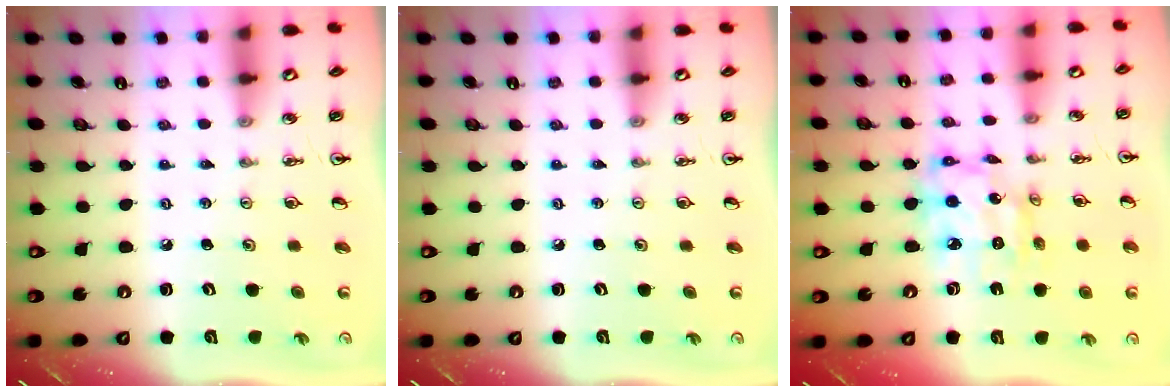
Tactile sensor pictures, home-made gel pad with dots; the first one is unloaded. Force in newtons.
{"total": 0.0}
{"total": 12.5, "press": 12.5, "slide": 1.2}